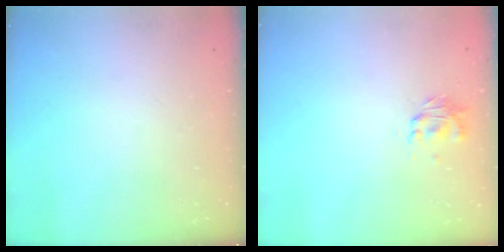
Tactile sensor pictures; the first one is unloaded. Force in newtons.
{"total": 1.3, "press": 1.2, "slide": 0.4}